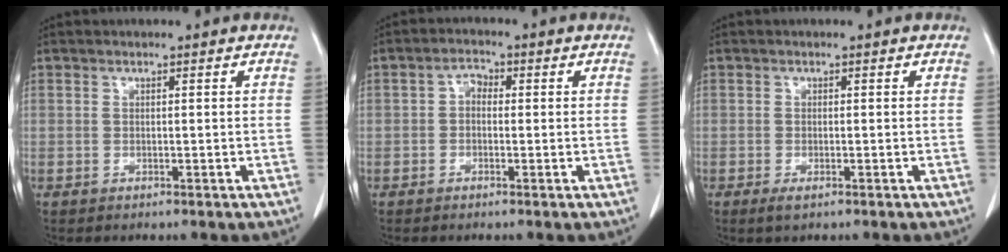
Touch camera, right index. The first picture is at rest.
{"total": 2.4, "force": [0.1, 1.7, 1.7], "torque": [-0.026, 0.013, -0.003]}
{"total": 1.2, "force": [-0.6, 0.4, 0.9], "torque": [-0.016, -0.002, -0.008]}